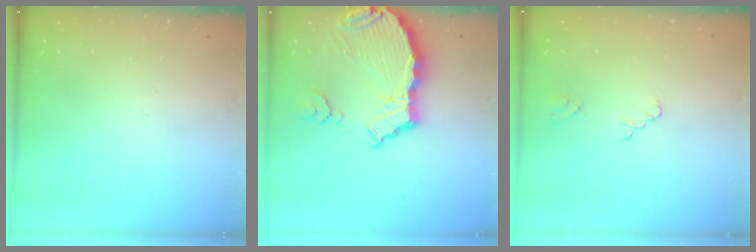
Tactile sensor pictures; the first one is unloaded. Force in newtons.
{"total": 12.6, "press": 12.5, "slide": 1.7}
{"total": 2.3, "press": 2.3, "slide": 0.4}